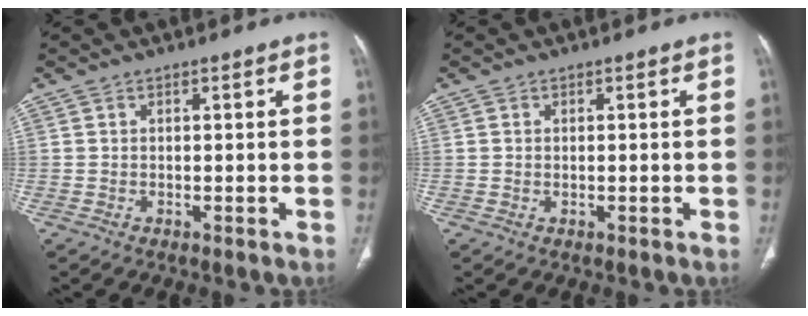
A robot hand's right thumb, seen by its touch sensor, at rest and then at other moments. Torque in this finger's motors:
{"motor_torque": [0.31, -0.03, -0.10, 0.06, 0.01]}